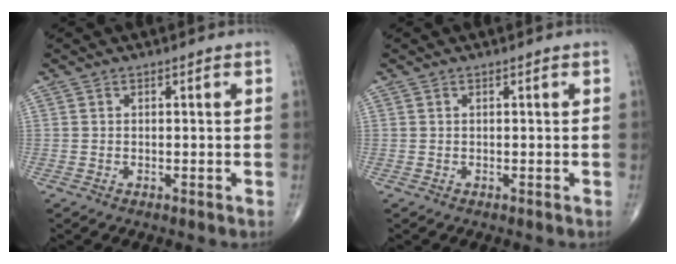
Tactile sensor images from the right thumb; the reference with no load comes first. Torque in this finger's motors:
{"motor_torque": [0.08, -0.08, 0.26, -0.06, 0.02]}